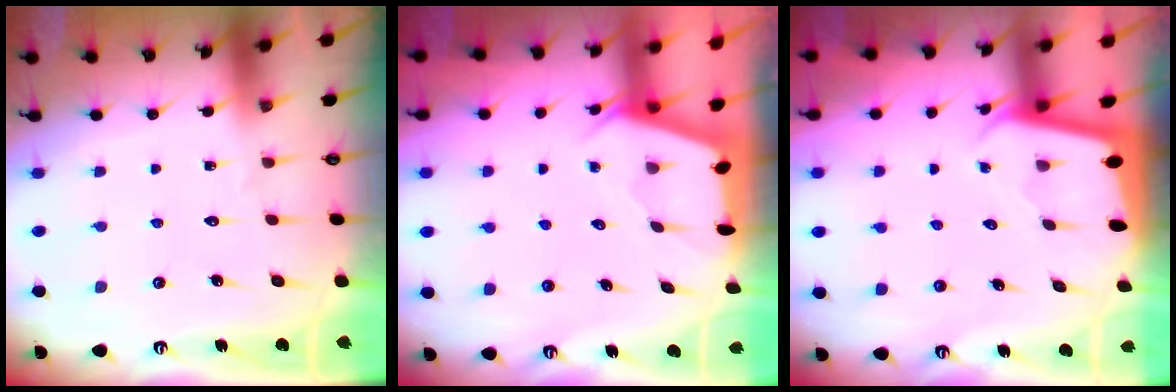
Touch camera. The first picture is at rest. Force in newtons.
{"total": 2.2, "press": 2.2, "slide": 0.4}
{"total": 1.8, "press": 1.8, "slide": 0.1}